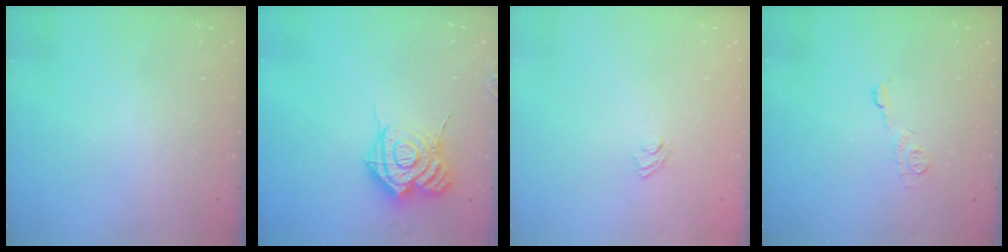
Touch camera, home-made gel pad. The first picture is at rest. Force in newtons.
{"total": 15.3, "press": 15.2, "slide": 1.6}
{"total": 4.5, "press": 4.3, "slide": 1.3}
{"total": 6.1, "press": 6.0, "slide": 0.6}